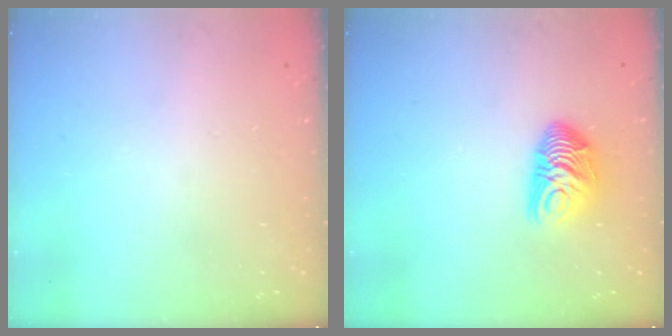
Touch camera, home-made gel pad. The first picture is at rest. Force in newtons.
{"total": 10.2, "press": 10.2, "slide": 0.6}